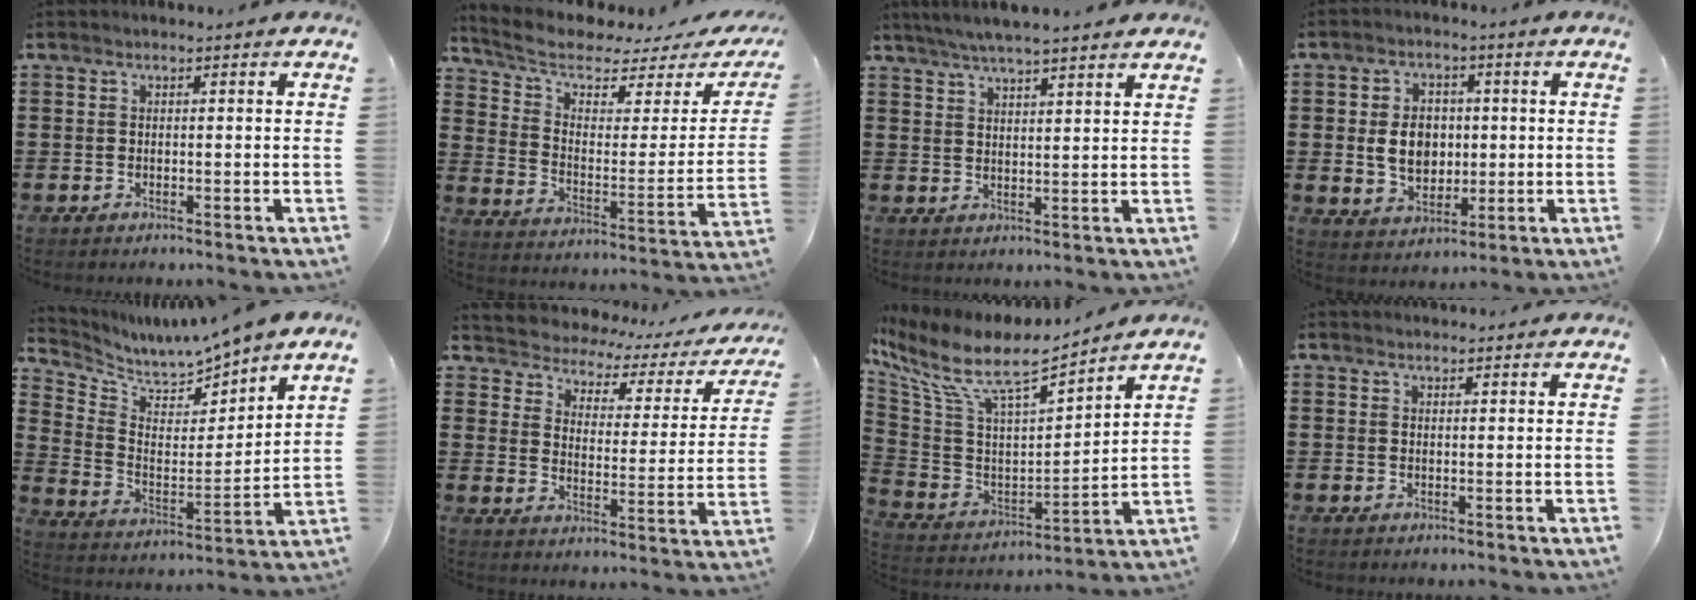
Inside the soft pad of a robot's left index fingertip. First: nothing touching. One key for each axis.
{"total": 5.1, "fx": 3.6, "fy": 2.1, "fz": 2.9, "tx": -0.081, "ty": -0.029, "tz": 0.060}
{"total": 3.8, "fx": 3.5, "fy": -0.2, "fz": 1.4, "tx": -0.037, "ty": -0.012, "tz": 0.062}
{"total": 6.6, "fx": 0.2, "fy": 5.1, "fz": 4.2, "tx": -0.092, "ty": 0.009, "tz": -0.002}
{"total": 6.1, "fx": 6.0, "fy": 1.1, "fz": 0.4, "tx": -0.042, "ty": -0.053, "tz": 0.104}
{"total": 2.0, "fx": 1.7, "fy": 1.0, "fz": 0.3, "tx": -0.025, "ty": -0.024, "tz": 0.017}
{"total": 9.3, "fx": 7.0, "fy": 2.4, "fz": 5.7, "tx": -0.141, "ty": -0.055, "tz": 0.117}
{"total": 1.1, "fx": 1.1, "fy": 0.1, "fz": -0.1, "tx": 0.000, "ty": 0.000, "tz": 0.022}